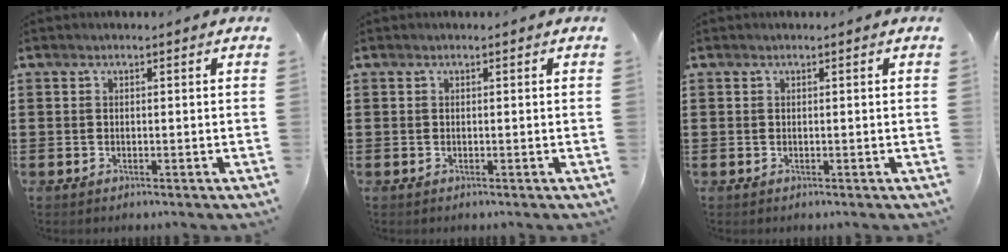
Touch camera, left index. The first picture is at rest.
{"total": 0.0}
{"total": 0.0}